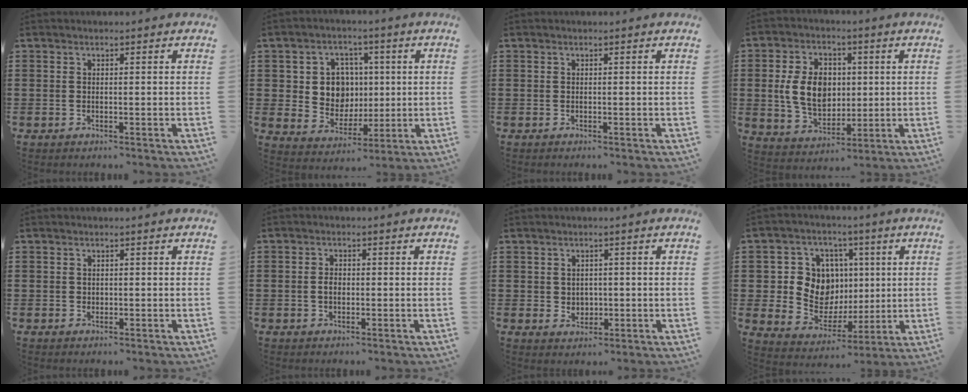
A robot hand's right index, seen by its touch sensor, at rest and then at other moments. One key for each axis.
{"total": 7.3, "fx": 1.3, "fy": 6.5, "fz": 2.9, "tx": -0.070, "ty": 0.015, "tz": 0.021}
{"total": 0.0}
{"total": 9.3, "fx": 1.0, "fy": 6.8, "fz": 6.3, "tx": -0.146, "ty": 0.014, "tz": 0.014}
{"total": 0.6, "fx": 0.1, "fy": 0.6, "fz": 0.2, "tx": -0.005, "ty": 0.003, "tz": 0.002}
{"total": 1.7, "fx": -0.2, "fy": 1.1, "fz": 1.3, "tx": -0.026, "ty": 0.006, "tz": -0.005}
{"total": 1.9, "fx": 0.2, "fy": 1.8, "fz": 0.6, "tx": -0.011, "ty": 0.005, "tz": -0.001}
{"total": 10.5, "fx": 1.3, "fy": 9.5, "fz": 4.4, "tx": -0.107, "ty": 0.009, "tz": 0.031}